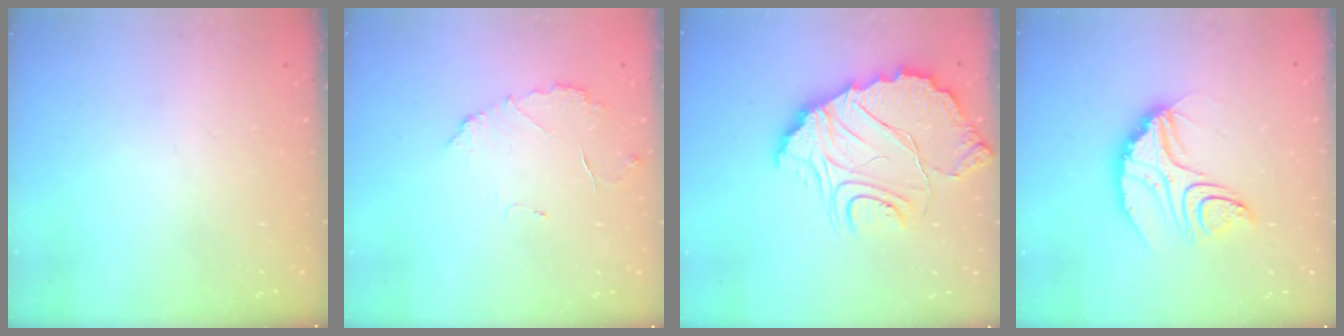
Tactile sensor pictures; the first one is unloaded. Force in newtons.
{"total": 5.4, "press": 5.4, "slide": 0.4}
{"total": 14.1, "press": 14.0, "slide": 1.2}
{"total": 10.4, "press": 10.4, "slide": 0.8}